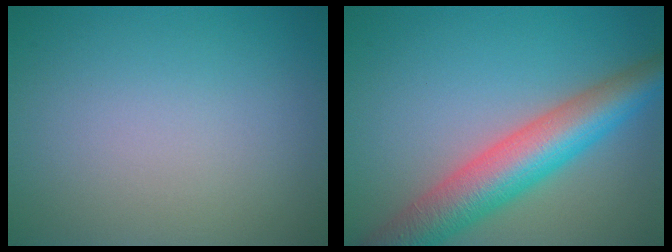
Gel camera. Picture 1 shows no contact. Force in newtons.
{"total": 7.9, "press": 7.9, "slide": 0.3}